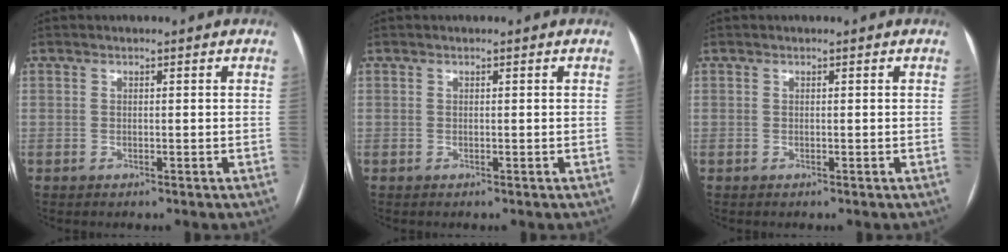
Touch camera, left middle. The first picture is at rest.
{"total": 0.0}
{"total": 0.0}